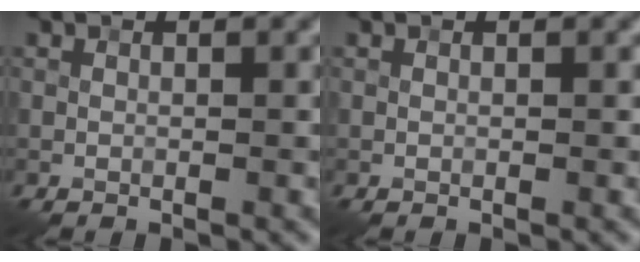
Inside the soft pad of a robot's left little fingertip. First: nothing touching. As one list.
[{"total": 0.0}]